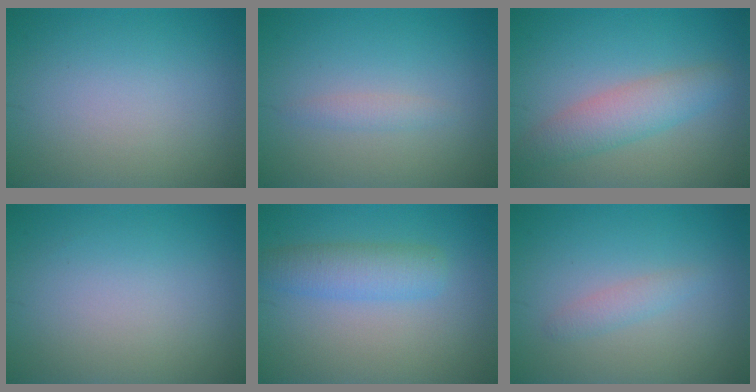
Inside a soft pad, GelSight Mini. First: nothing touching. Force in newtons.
{"total": 1.1, "press": 1.1, "slide": 0.1}
{"total": 3.8, "press": 3.8, "slide": 0.0}
{"total": 0.0}
{"total": 3.5, "press": 3.5, "slide": 0.2}
{"total": 1.3, "press": 1.3, "slide": 0.0}